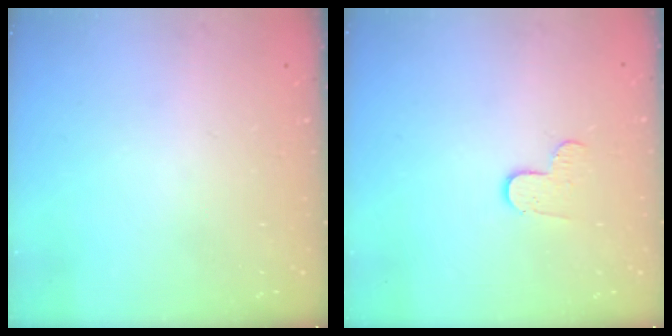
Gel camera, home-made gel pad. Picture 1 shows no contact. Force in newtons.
{"total": 5.5, "press": 5.5, "slide": 0.5}